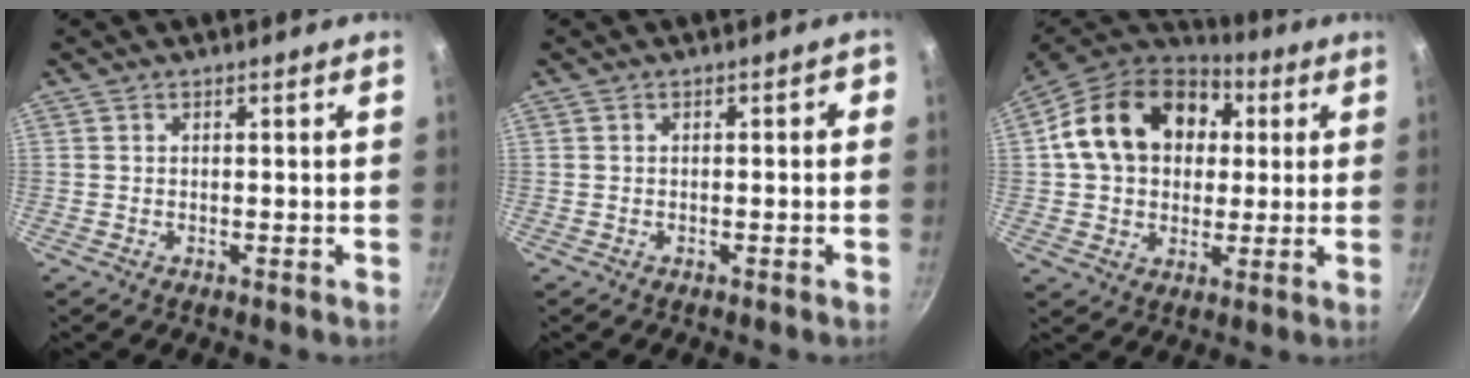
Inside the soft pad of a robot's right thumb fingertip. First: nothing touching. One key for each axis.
{"total": 1.2, "fx": -0.4, "fy": 0.6, "fz": 0.9, "tx": -0.008, "ty": 0.011, "tz": -0.005}
{"total": 20.7, "fx": 4.6, "fy": 15.8, "fz": 12.7, "tx": -0.202, "ty": 0.025, "tz": 0.068}